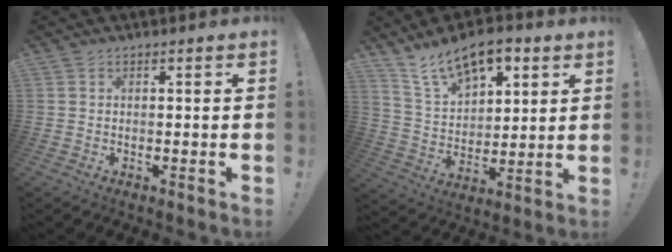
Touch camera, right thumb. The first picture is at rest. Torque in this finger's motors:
{"motor_torque": [0.51, 1.44, 0.24, 0.14, 0.25]}